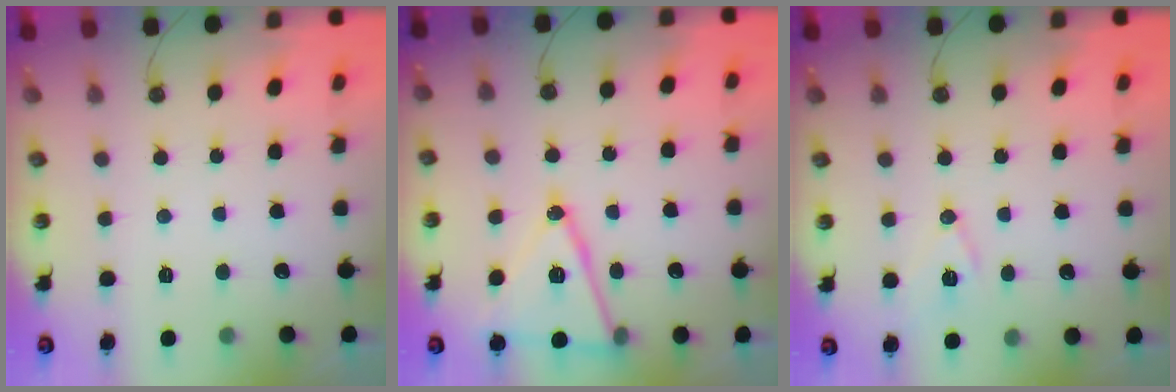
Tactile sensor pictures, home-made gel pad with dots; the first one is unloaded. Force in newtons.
{"total": 15.9, "press": 15.5, "slide": 3.6}
{"total": 9.6, "press": 8.9, "slide": 3.4}